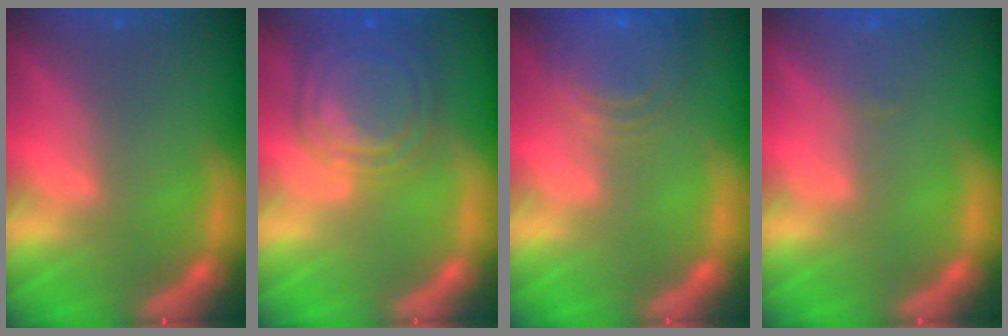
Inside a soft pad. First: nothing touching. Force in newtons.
{"total": 8.5}
{"total": 7.5}
{"total": 1.4}